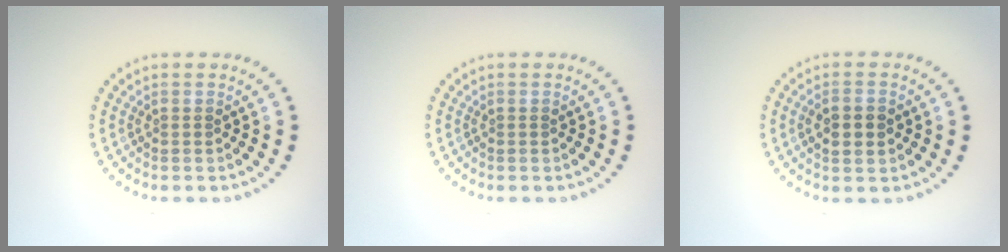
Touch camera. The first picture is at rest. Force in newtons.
{"total": 0.0}
{"total": 2.4, "press": 2.4, "slide": 0.2}